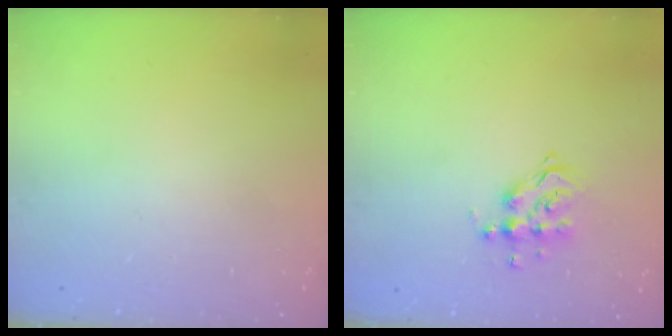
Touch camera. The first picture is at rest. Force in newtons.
{"total": 9.9, "press": 9.9, "slide": 0.9}